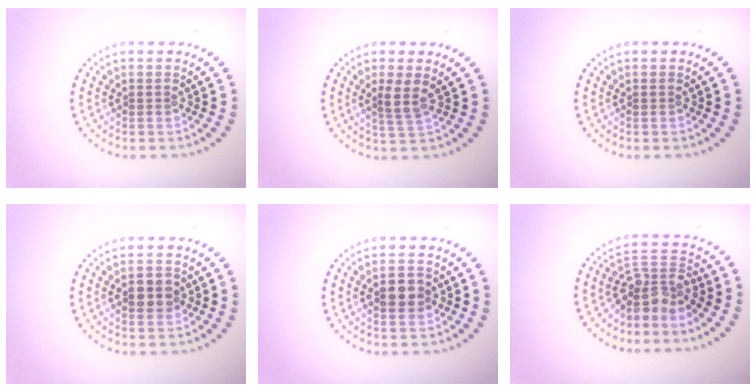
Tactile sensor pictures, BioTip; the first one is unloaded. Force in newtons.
{"total": 2.0, "press": 1.6, "slide": 1.3}
{"total": 0.0}
{"total": 2.4, "press": 2.4, "slide": 0.1}
{"total": 2.9, "press": 2.9, "slide": 0.1}
{"total": 3.6, "press": 2.8, "slide": 2.3}